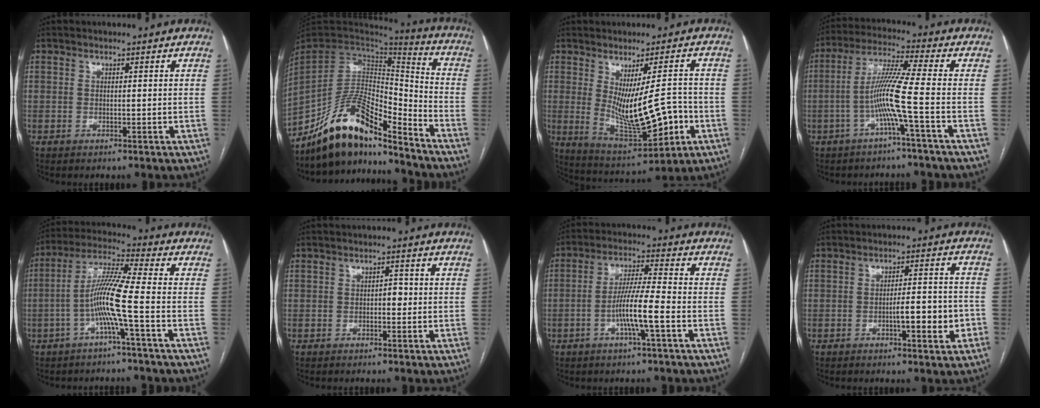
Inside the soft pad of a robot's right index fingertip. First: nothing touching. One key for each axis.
{"total": 15.8, "fx": -13.0, "fy": 4.2, "fz": 8.0, "tx": -0.143, "ty": 0.042, "tz": -0.235}
{"total": 13.4, "fx": -1.8, "fy": 3.4, "fz": 12.8, "tx": -0.209, "ty": -0.020, "tz": -0.012}
{"total": 8.5, "fx": -2.7, "fy": -1.7, "fz": 7.9, "tx": -0.159, "ty": 0.011, "tz": -0.054}
{"total": 9.1, "fx": -2.9, "fy": -1.0, "fz": 8.6, "tx": -0.172, "ty": 0.016, "tz": -0.059}
{"total": 1.8, "fx": -0.5, "fy": 1.0, "fz": 1.4, "tx": -0.016, "ty": 0.008, "tz": -0.009}
{"total": 7.8, "fx": -2.9, "fy": -0.1, "fz": 7.3, "tx": -0.139, "ty": 0.005, "tz": -0.055}
{"total": 7.2, "fx": -2.7, "fy": 1.4, "fz": 6.5, "tx": -0.094, "ty": 0.015, "tz": -0.035}